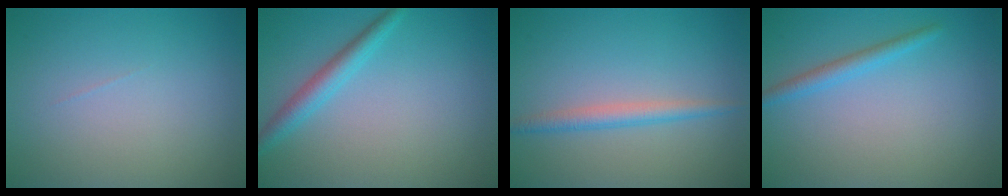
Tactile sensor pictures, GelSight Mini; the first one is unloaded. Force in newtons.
{"total": 2.4, "press": 2.4, "slide": 0.1}
{"total": 2.1, "press": 2.1, "slide": 0.1}
{"total": 1.8, "press": 1.8, "slide": 0.1}